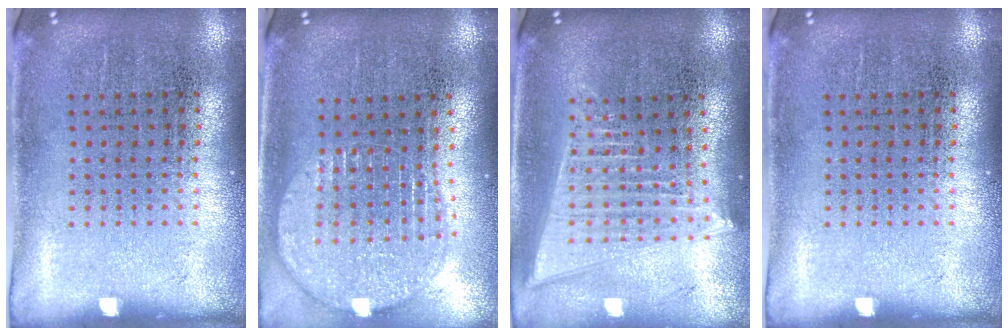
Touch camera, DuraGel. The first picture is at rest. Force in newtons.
{"total": 1.8, "press": 1.5, "slide": 1.0}
{"total": 2.1, "press": 1.8, "slide": 1.1}
{"total": 0.0}